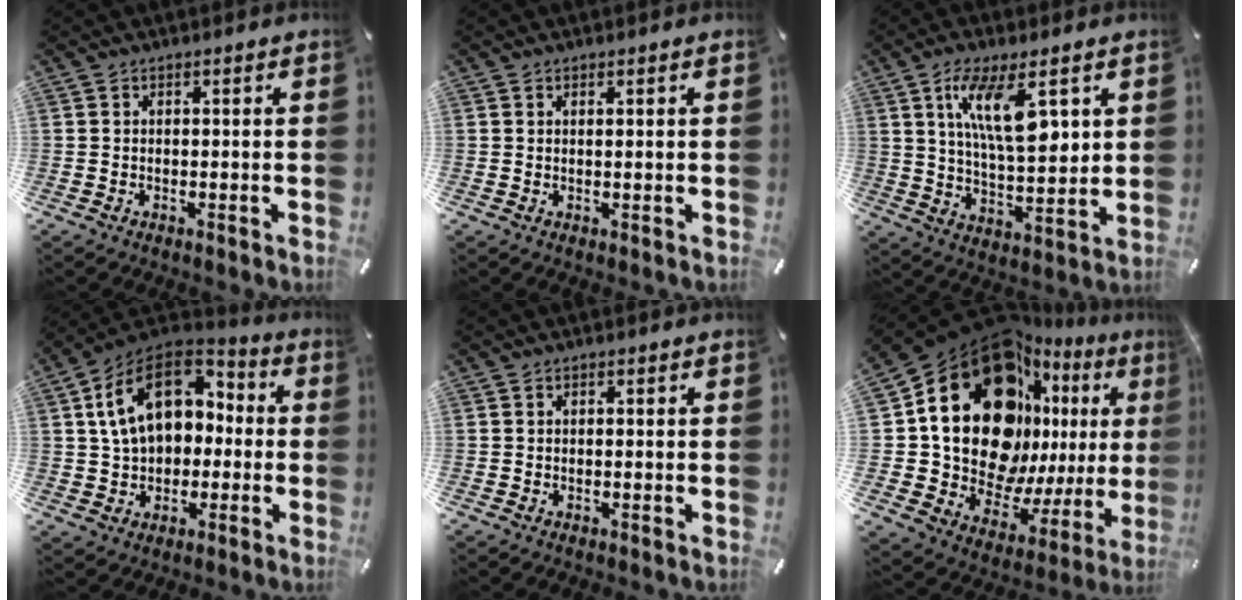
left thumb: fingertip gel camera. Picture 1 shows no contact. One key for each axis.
{"total": 0.7, "fx": 0.5, "fy": 0.0, "fz": 0.5, "tx": -0.009, "ty": -0.001, "tz": 0.009}
{"total": 14.1, "fx": 6.7, "fy": 4.9, "fz": 11.4, "tx": -0.199, "ty": -0.019, "tz": 0.112}
{"total": 16.6, "fx": 3.7, "fy": 12.2, "fz": 10.6, "tx": -0.206, "ty": 0.000, "tz": 0.067}
{"total": 0.6, "fx": 0.0, "fy": 0.3, "fz": 0.5, "tx": -0.009, "ty": 0.000, "tz": -0.001}
{"total": 27.2, "fx": 8.5, "fy": 18.4, "fz": 18.1, "tx": -0.292, "ty": -0.097, "tz": 0.175}